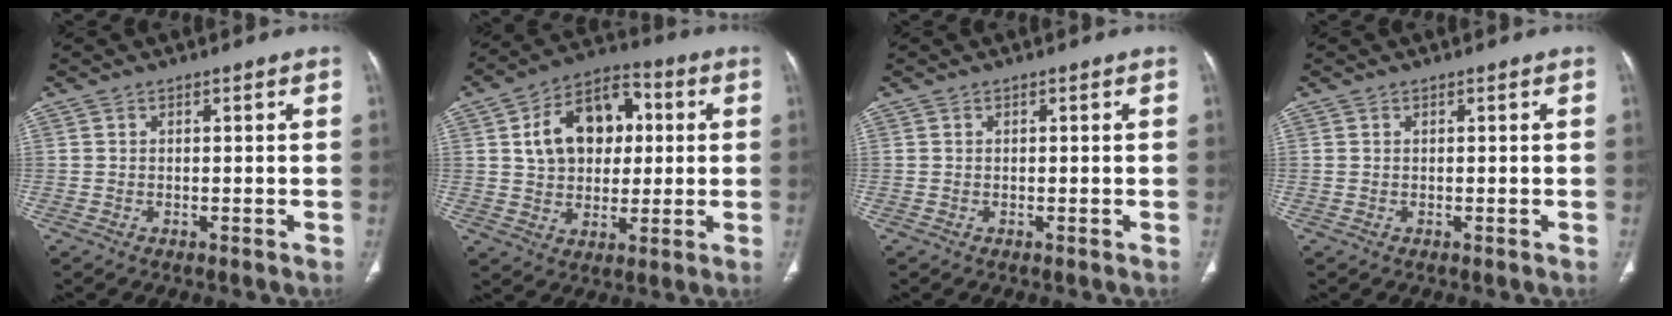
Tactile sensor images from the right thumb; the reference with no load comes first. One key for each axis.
{"total": 15.3, "fx": 3.0, "fy": 10.7, "fz": 10.4, "tx": -0.132, "ty": 0.014, "tz": 0.043}
{"total": 0.0}
{"total": 0.0}